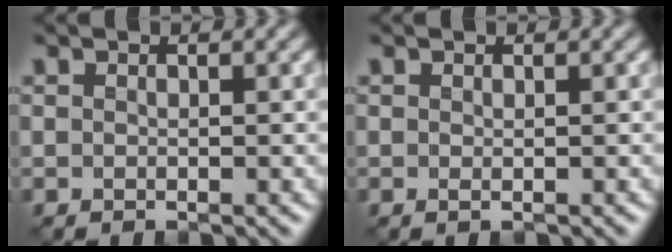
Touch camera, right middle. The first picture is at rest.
{"total": 0.0}